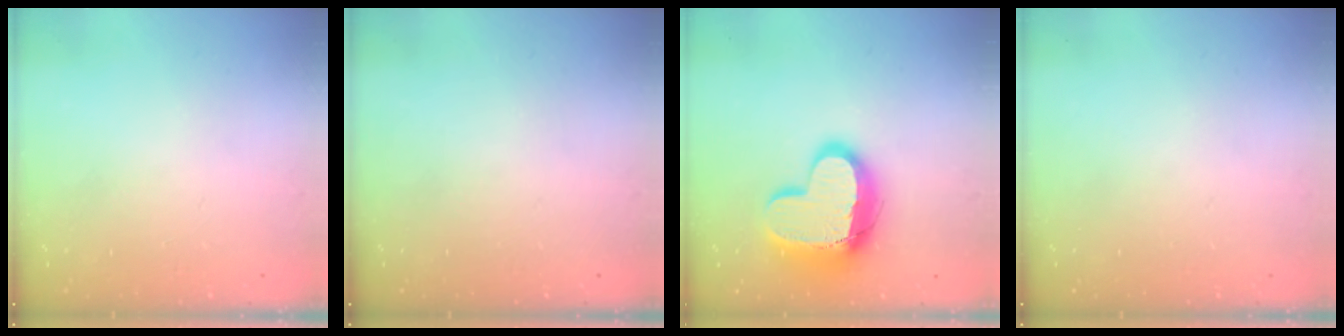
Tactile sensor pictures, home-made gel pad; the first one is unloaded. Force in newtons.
{"total": 0.0}
{"total": 17.4, "press": 17.3, "slide": 1.3}
{"total": 0.0}